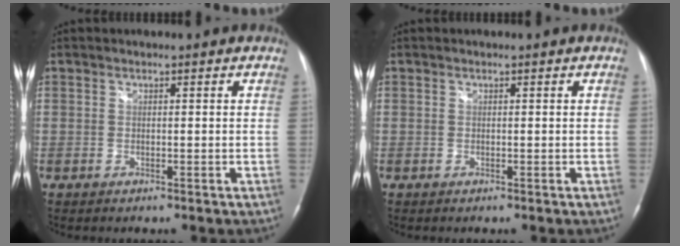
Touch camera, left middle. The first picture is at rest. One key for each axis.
{"total": 0.0}